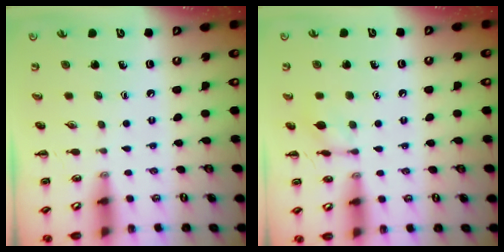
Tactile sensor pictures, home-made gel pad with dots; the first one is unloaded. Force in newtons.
{"total": 6.2, "press": 6.1, "slide": 1.1}